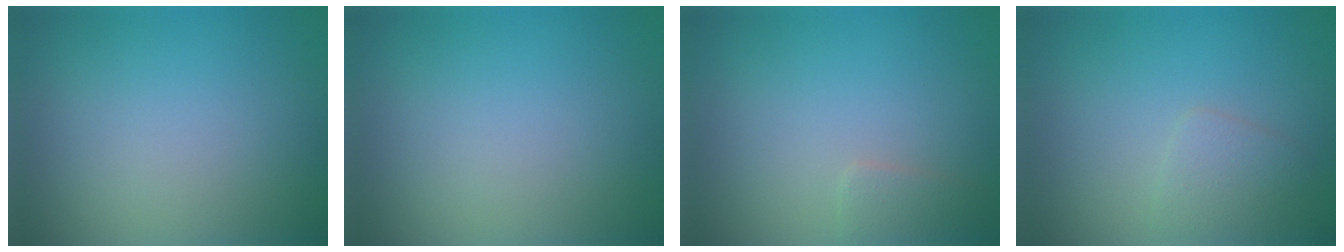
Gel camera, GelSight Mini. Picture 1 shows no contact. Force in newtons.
{"total": 0.0}
{"total": 1.2, "press": 1.2, "slide": 0.0}
{"total": 1.6, "press": 1.6, "slide": 0.1}